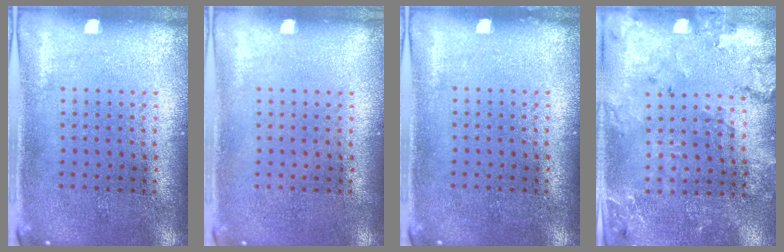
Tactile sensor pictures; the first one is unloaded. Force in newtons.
{"total": 0.0}
{"total": 0.0}
{"total": 1.8, "press": 1.8, "slide": 0.3}